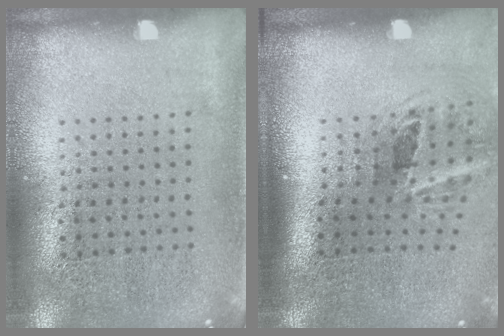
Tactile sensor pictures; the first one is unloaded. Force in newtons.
{"total": 2.0, "press": 1.2, "slide": 1.6}